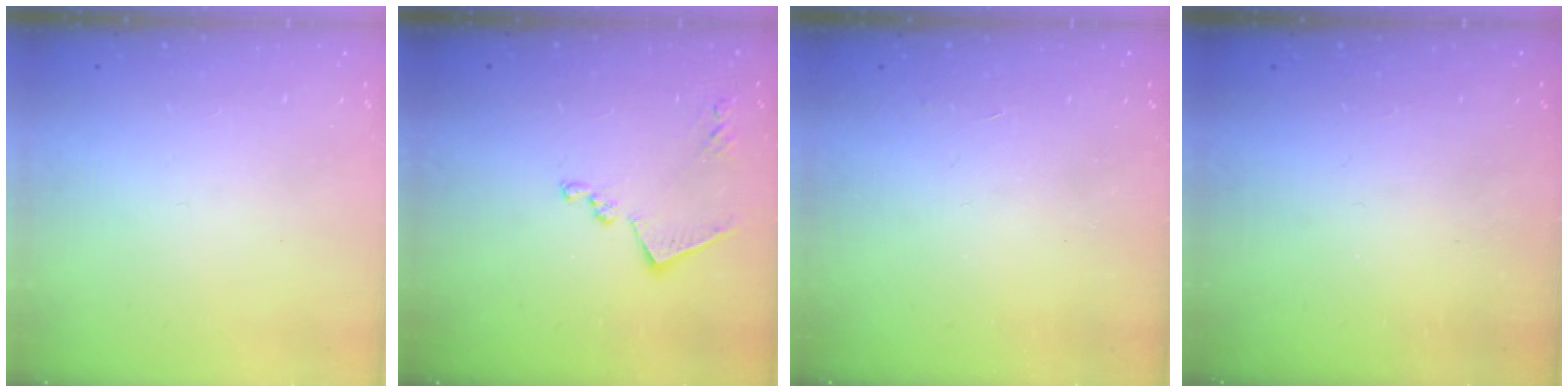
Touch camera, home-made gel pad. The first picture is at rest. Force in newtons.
{"total": 10.3, "press": 10.3, "slide": 0.5}
{"total": 2.2, "press": 2.2, "slide": 0.4}
{"total": 0.9, "press": 0.9, "slide": 0.3}